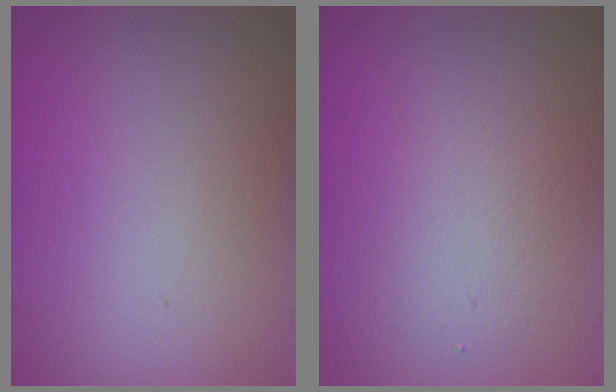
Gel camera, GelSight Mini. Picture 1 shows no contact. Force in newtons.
{"total": 2.5, "press": 2.5, "slide": 0.3}